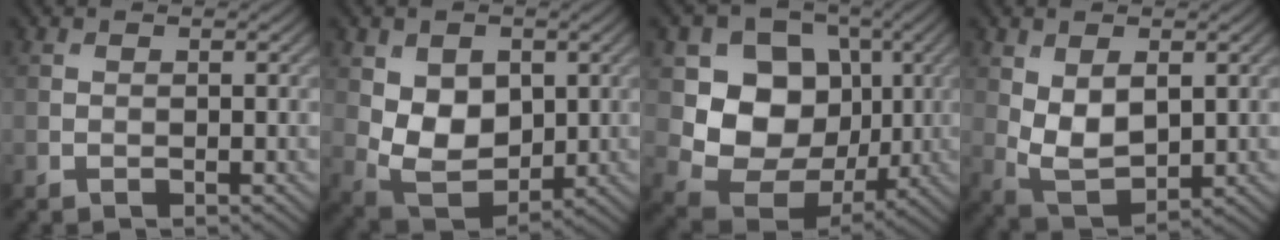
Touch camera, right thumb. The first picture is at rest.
{"total": 8.0, "force": [1.4, 5.7, 5.5], "torque": [-0.118, -0.015, 0.025]}
{"total": 11.3, "force": [1.0, 9.5, 6.1], "torque": [-0.125, -0.021, 0.008]}
{"total": 6.4, "force": [1.0, 3.8, 5.1], "torque": [-0.118, -0.008, 0.027]}